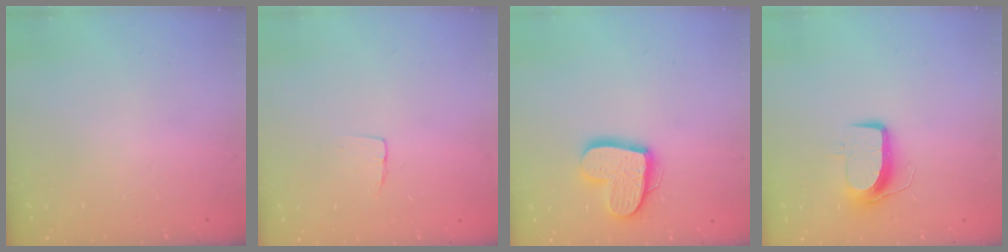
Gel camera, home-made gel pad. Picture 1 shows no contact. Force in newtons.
{"total": 3.9, "press": 3.9, "slide": 0.3}
{"total": 15.0, "press": 15.0, "slide": 1.1}
{"total": 9.9, "press": 9.8, "slide": 1.1}